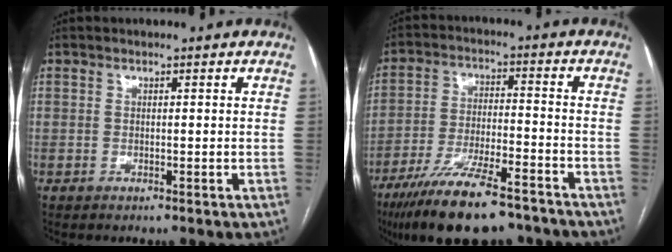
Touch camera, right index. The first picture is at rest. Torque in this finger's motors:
{"motor_torque": [0.97, -1.16, 0.76, 0.21]}